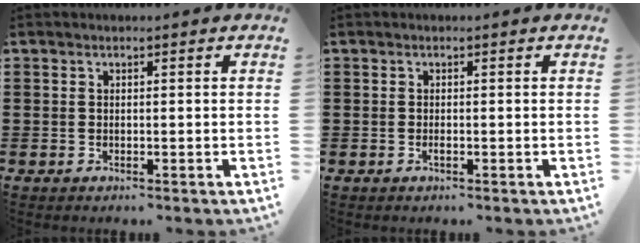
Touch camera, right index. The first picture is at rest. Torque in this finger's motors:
{"motor_torque": [1.18, 0.96, 0.12, 0.03]}